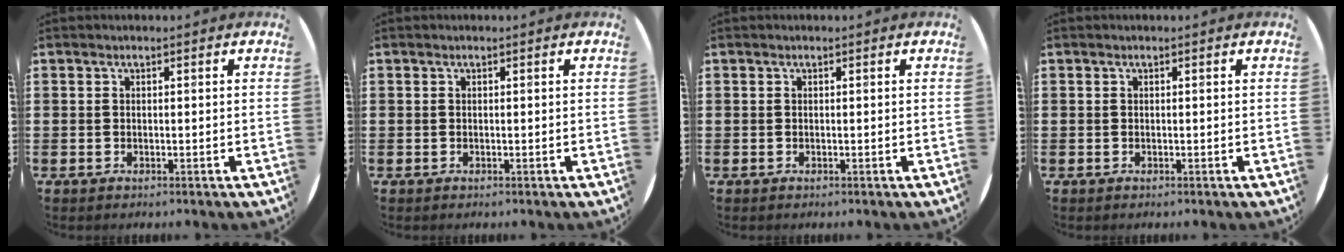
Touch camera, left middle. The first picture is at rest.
{"total": 0.0}
{"total": 0.0}
{"total": 0.0}